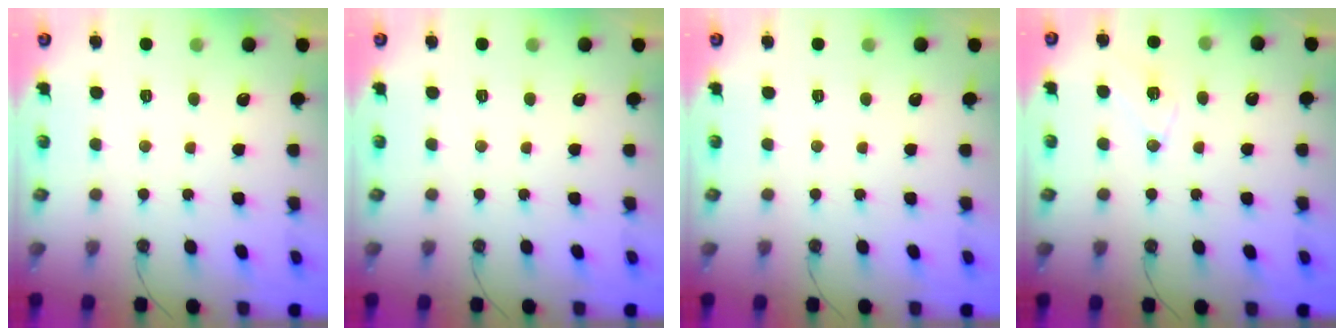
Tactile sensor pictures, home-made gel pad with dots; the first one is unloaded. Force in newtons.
{"total": 0.0}
{"total": 0.0}
{"total": 9.9, "press": 9.3, "slide": 3.4}